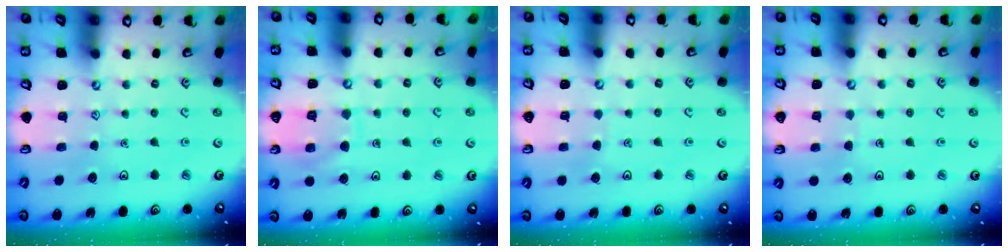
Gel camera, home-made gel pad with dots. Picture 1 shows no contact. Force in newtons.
{"total": 9.5, "press": 9.5, "slide": 0.8}
{"total": 1.4, "press": 1.4, "slide": 0.1}
{"total": 2.6, "press": 2.6, "slide": 0.2}